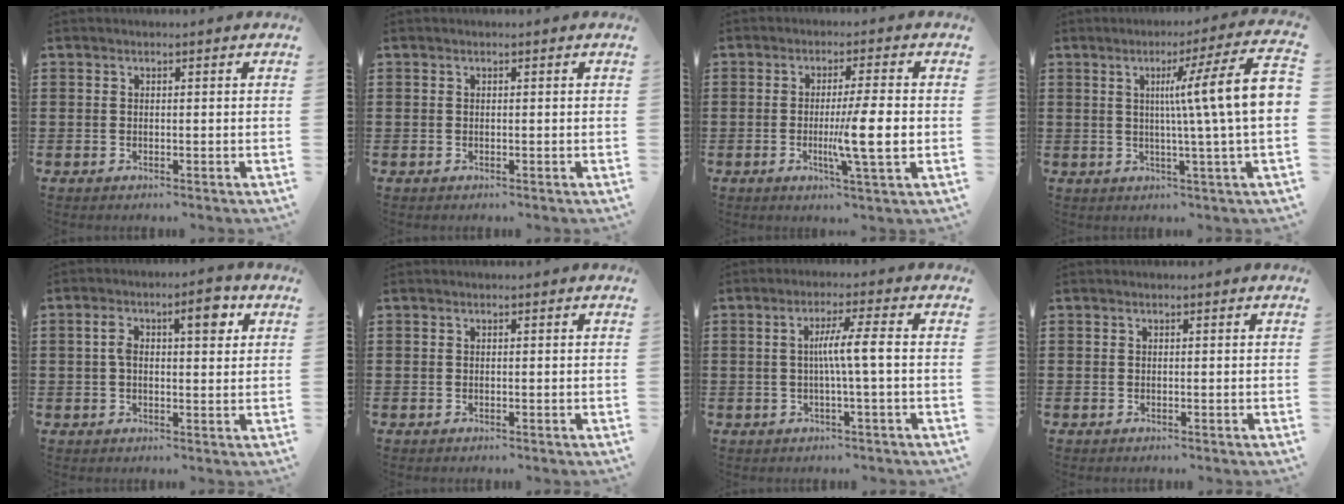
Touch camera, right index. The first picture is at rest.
{"total": 0.0}
{"total": 8.4, "force": [-1.1, 0.2, 8.3], "torque": [-0.146, -0.013, -0.022]}
{"total": 11.9, "force": [2.0, -0.4, 11.8], "torque": [-0.200, -0.012, 0.024]}
{"total": 6.4, "force": [1.8, 2.6, 5.5], "torque": [-0.098, 0.009, 0.024]}
{"total": 0.0}
{"total": 5.1, "force": [-0.3, -0.4, 5.1], "torque": [-0.094, -0.006, -0.011]}
{"total": 0.0}